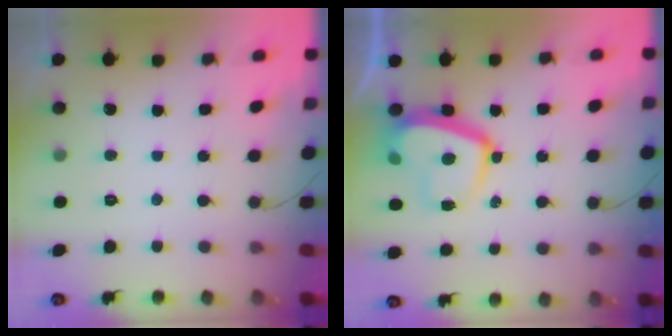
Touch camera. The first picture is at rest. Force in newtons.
{"total": 12.0, "press": 11.9, "slide": 1.1}